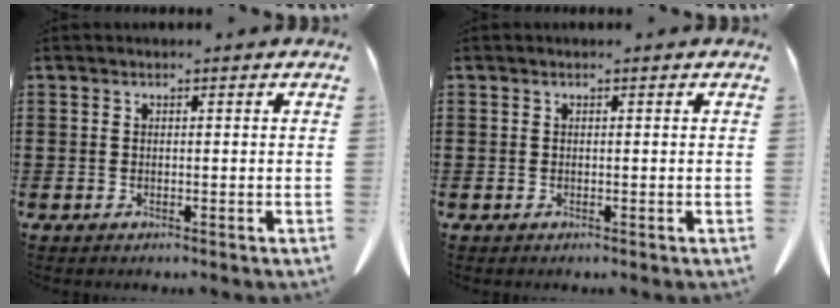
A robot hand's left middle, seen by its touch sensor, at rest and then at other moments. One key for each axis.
{"total": 0.0}